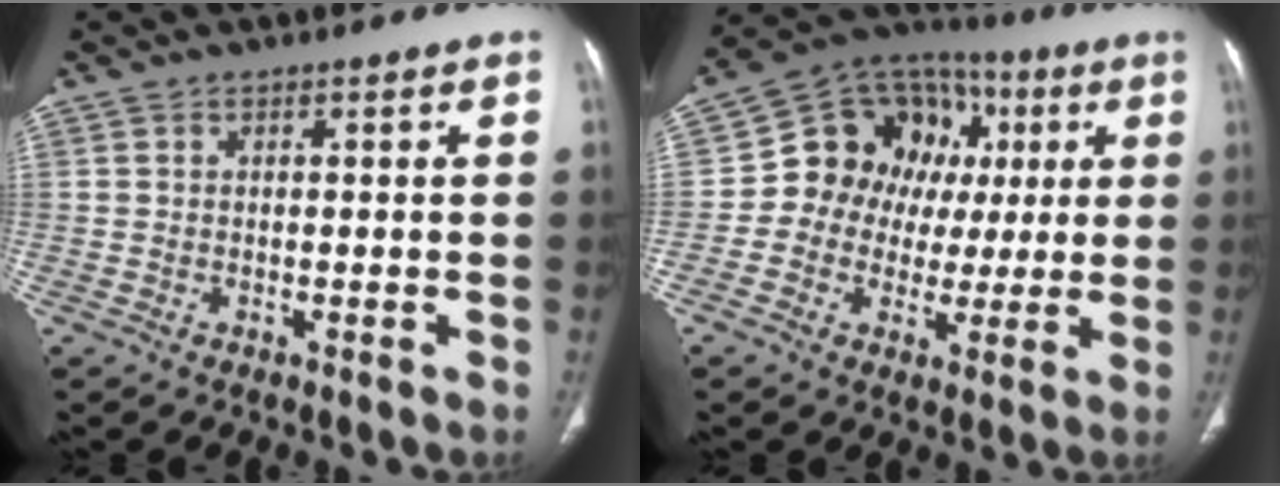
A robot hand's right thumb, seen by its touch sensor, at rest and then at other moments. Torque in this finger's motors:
{"motor_torque": [1.13, 1.38, 0.69, -0.85, 0.23]}